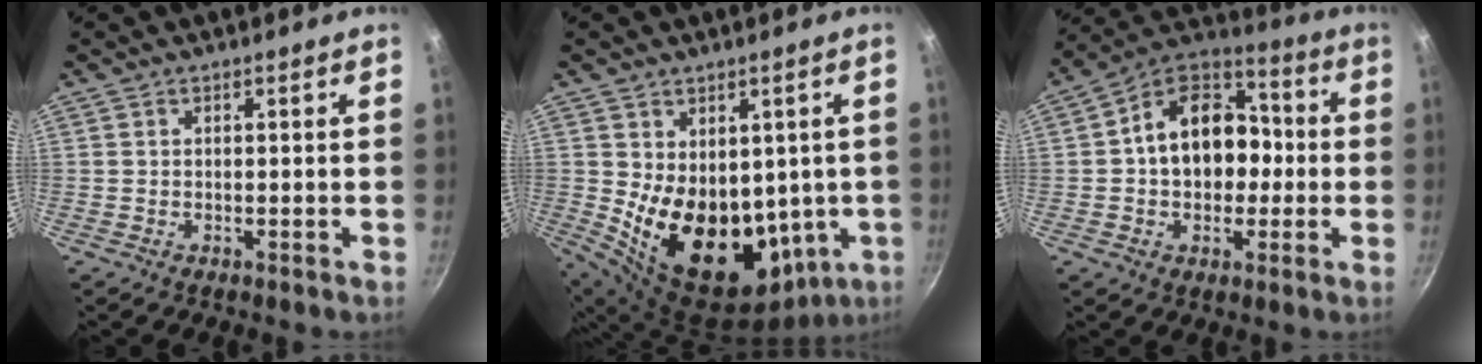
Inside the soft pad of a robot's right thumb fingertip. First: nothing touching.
{"total": 19.5, "force": [0.4, 13.2, 14.3], "torque": [-0.197, -0.034, 0.045]}
{"total": 17.4, "force": [0.3, 12.9, 11.7], "torque": [-0.142, 0.043, -0.010]}